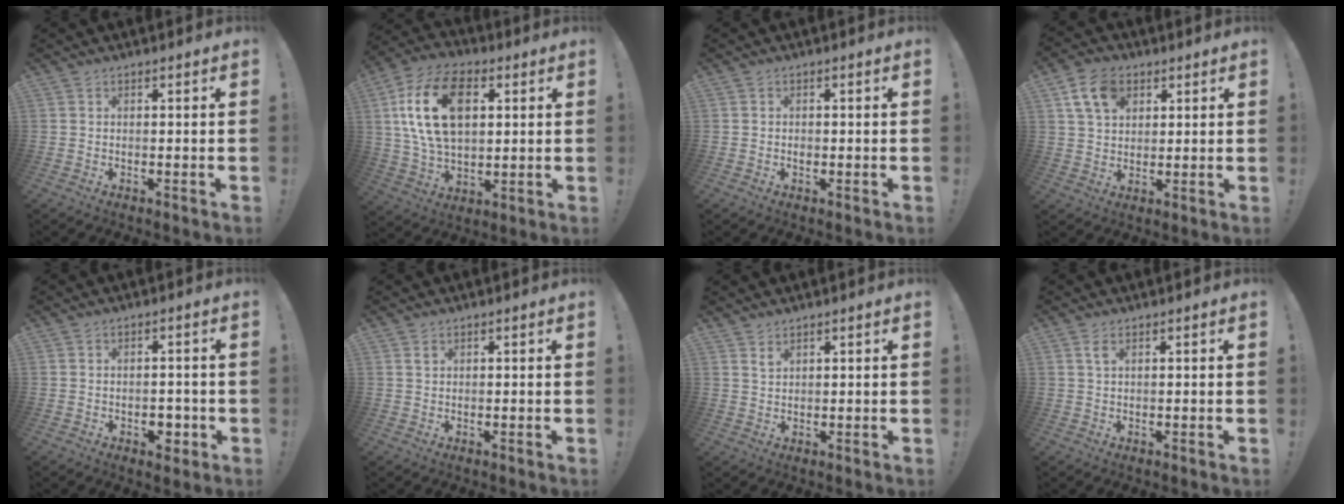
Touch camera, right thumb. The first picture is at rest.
{"total": 20.8, "force": [5.6, 13.3, 15.0], "torque": [-0.268, -0.007, 0.094]}
{"total": 1.0, "force": [-0.6, 0.7, 0.3], "torque": [0.002, -0.001, -0.013]}
{"total": 10.2, "force": [4.7, 6.9, 5.7], "torque": [-0.093, -0.005, 0.092]}
{"total": 4.3, "force": [-1.5, 3.2, 2.5], "torque": [-0.024, 0.007, -0.024]}
{"total": 1.1, "force": [0.8, 0.6, 0.2], "torque": [0.011, -0.007, 0.012]}
{"total": 2.4, "force": [2.1, 1.1, 0.6], "torque": [0.000, -0.020, 0.037]}
{"total": 1.8, "force": [0.8, 0.6, 1.6], "torque": [-0.031, 0.001, 0.013]}